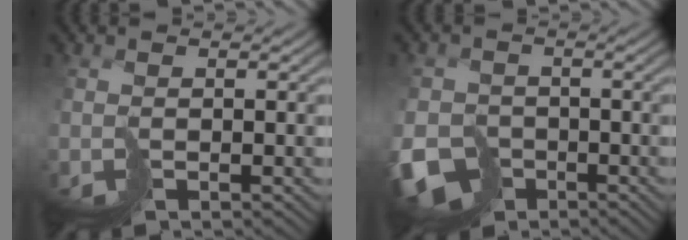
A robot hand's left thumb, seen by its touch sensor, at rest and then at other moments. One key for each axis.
{"total": 7.9, "fx": -3.8, "fy": 5.6, "fz": 4.0, "tx": -0.089, "ty": -0.031, "tz": -0.070}